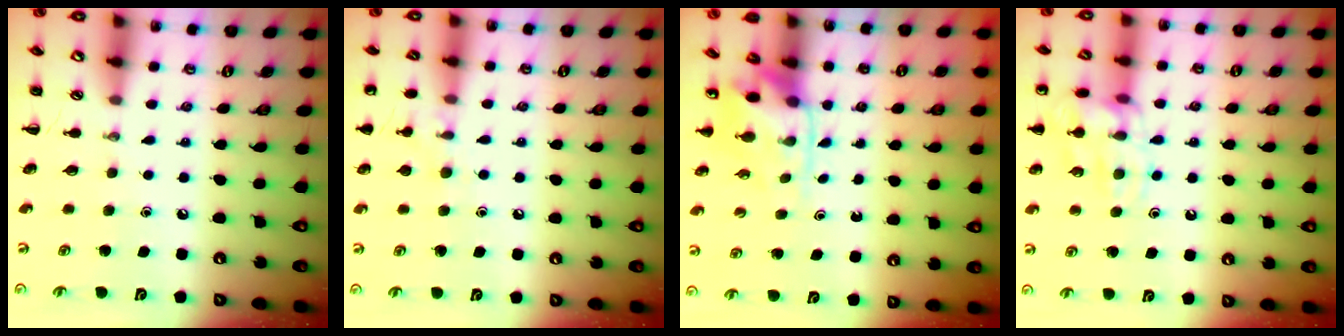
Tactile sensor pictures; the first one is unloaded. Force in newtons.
{"total": 8.1, "press": 7.8, "slide": 2.3}
{"total": 4.3, "press": 4.2, "slide": 0.8}
{"total": 13.7, "press": 13.6, "slide": 1.4}